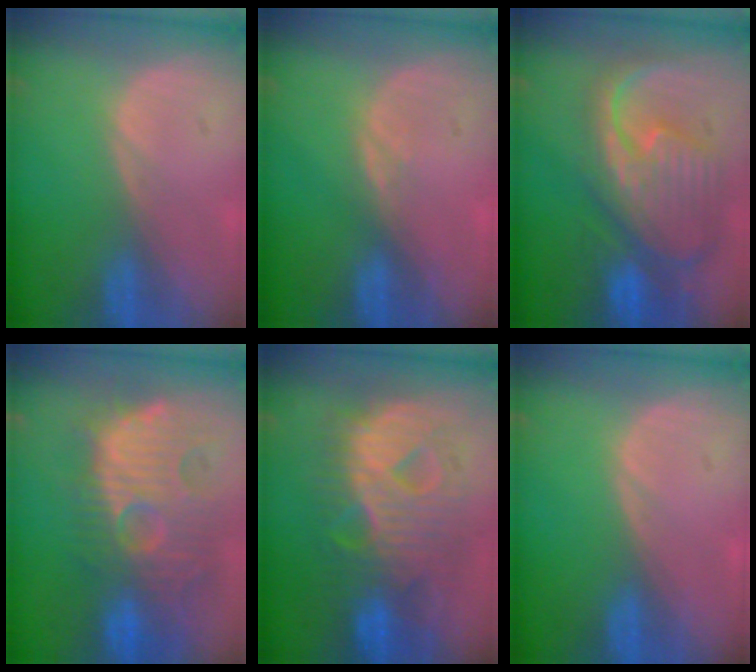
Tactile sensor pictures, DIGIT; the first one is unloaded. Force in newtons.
{"total": 0.9, "press": 0.9, "slide": 0.4}
{"total": 12.4, "press": 10.7, "slide": 6.3}
{"total": 13.3, "press": 12.4, "slide": 4.9}
{"total": 12.1, "press": 12.0, "slide": 1.4}
{"total": 0.0}